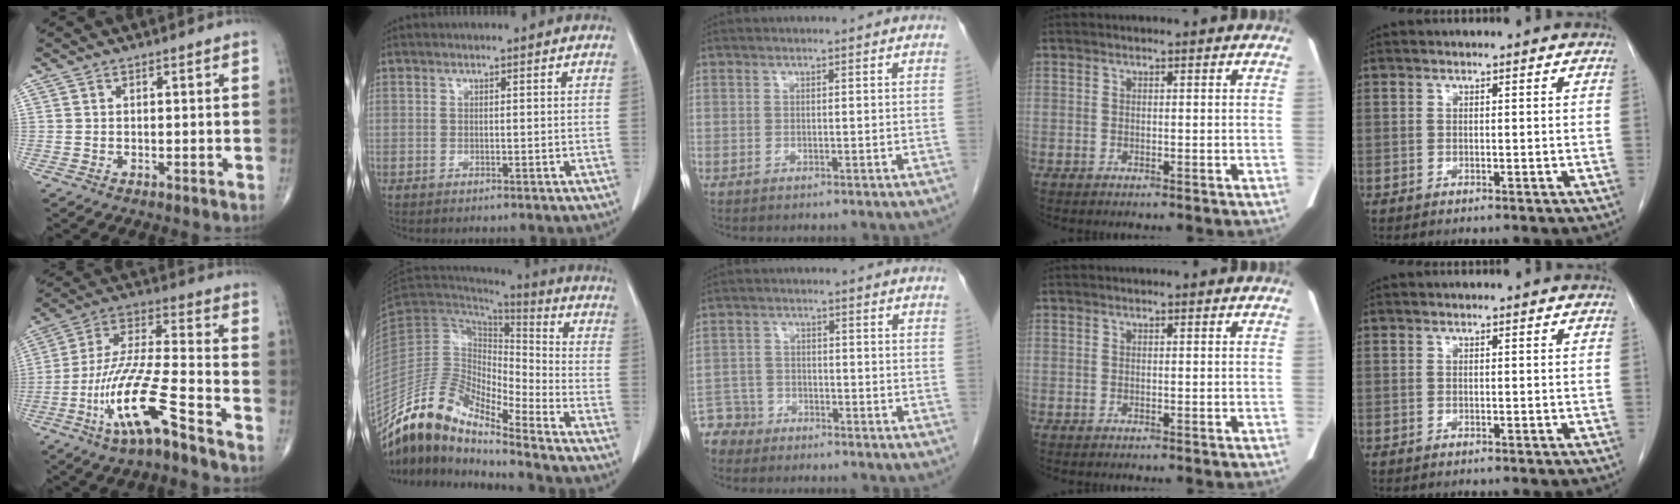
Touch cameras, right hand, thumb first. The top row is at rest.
{"thumb": {"total": 15.6, "force": [-8.4, 2.4, 12.9], "torque": [-0.269, 0.047, -0.157]}, "index": {"total": 13.1, "force": [-11.6, 2.3, 5.5], "torque": [-0.105, 0.039, -0.221]}, "middle": {"total": 4.5, "force": [-3.8, 2.2, -0.7], "torque": [0.017, -0.001, -0.077]}}